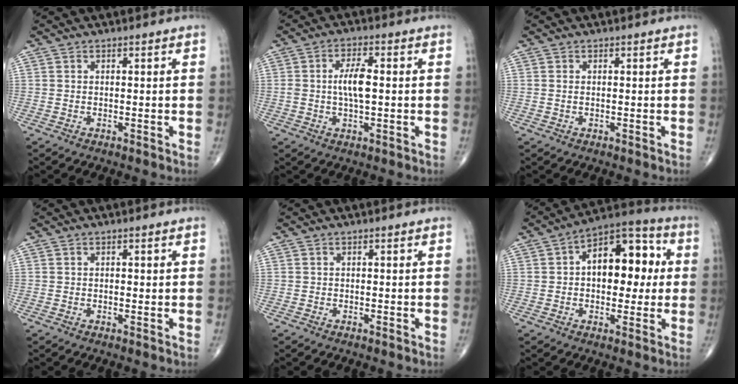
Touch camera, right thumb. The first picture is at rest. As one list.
[{"total": 5.9, "force": [0.2, 2.4, 5.4], "torque": [-0.102, 0.006, 0.001]}, {"total": 0.6, "force": [0.0, 0.3, 0.5], "torque": [-0.013, 0.002, 0.003]}, {"total": 0.7, "force": [0.1, 0.3, 0.6], "torque": [-0.009, -0.001, 0.002]}, {"total": 0.0}, {"total": 14.8, "force": [1.8, 8.8, 11.8], "torque": [-0.126, 0.028, 0.017]}]